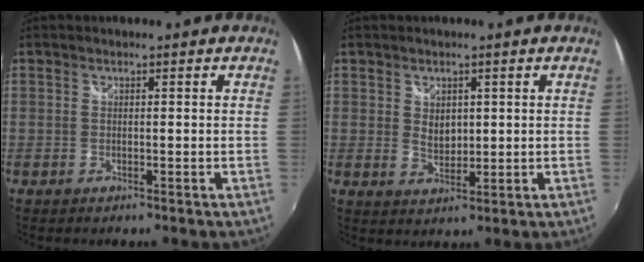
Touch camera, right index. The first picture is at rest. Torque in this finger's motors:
{"motor_torque": [0.22, -0.13, 0.29, 0.06]}